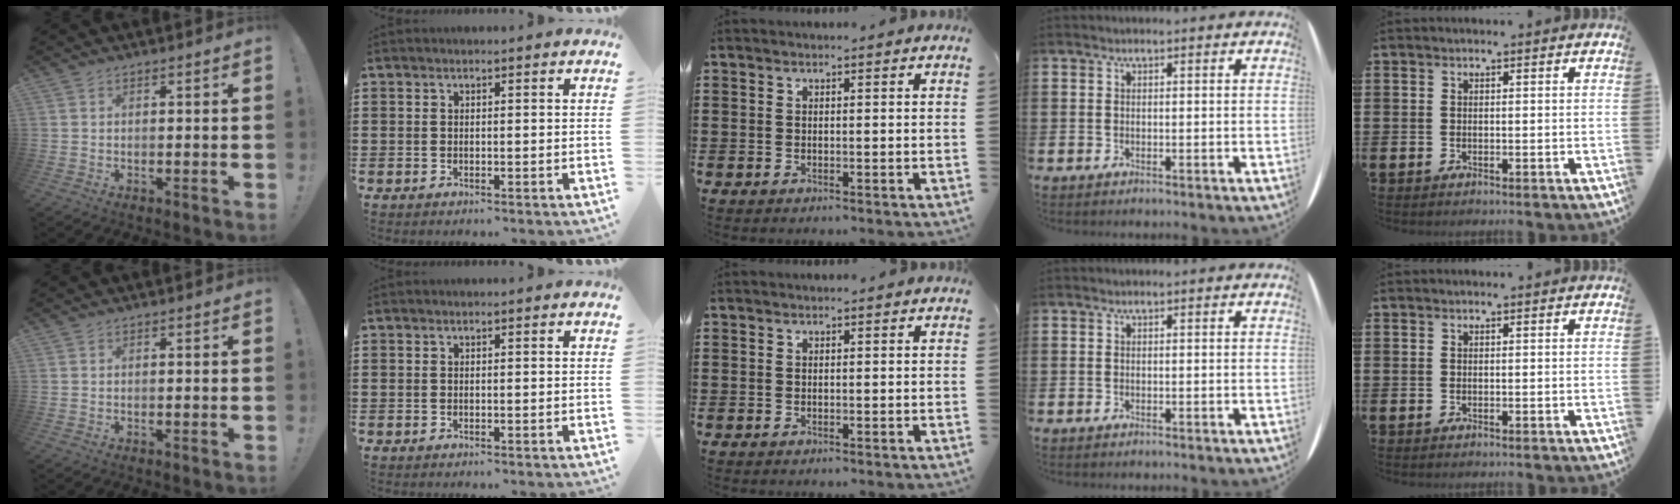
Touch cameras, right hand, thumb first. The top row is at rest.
{}